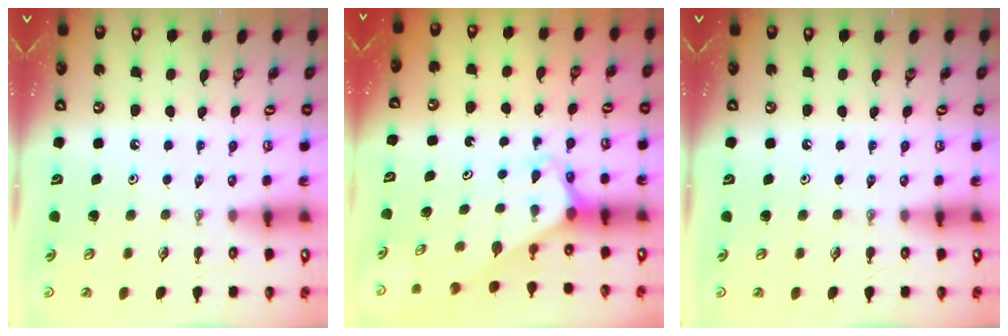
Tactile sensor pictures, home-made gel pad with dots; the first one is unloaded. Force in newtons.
{"total": 2.6, "press": 2.6, "slide": 0.2}
{"total": 0.0}